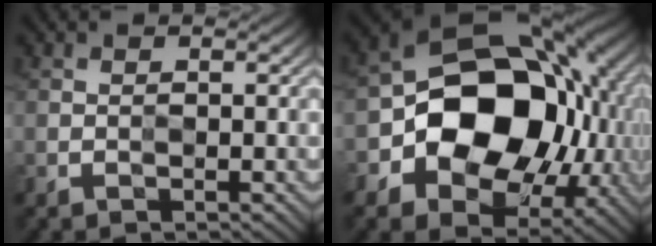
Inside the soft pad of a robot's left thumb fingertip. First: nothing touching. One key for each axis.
{"total": 16.4, "fx": -1.1, "fy": 12.5, "fz": 10.6, "tx": -0.149, "ty": -0.021, "tz": -0.024}